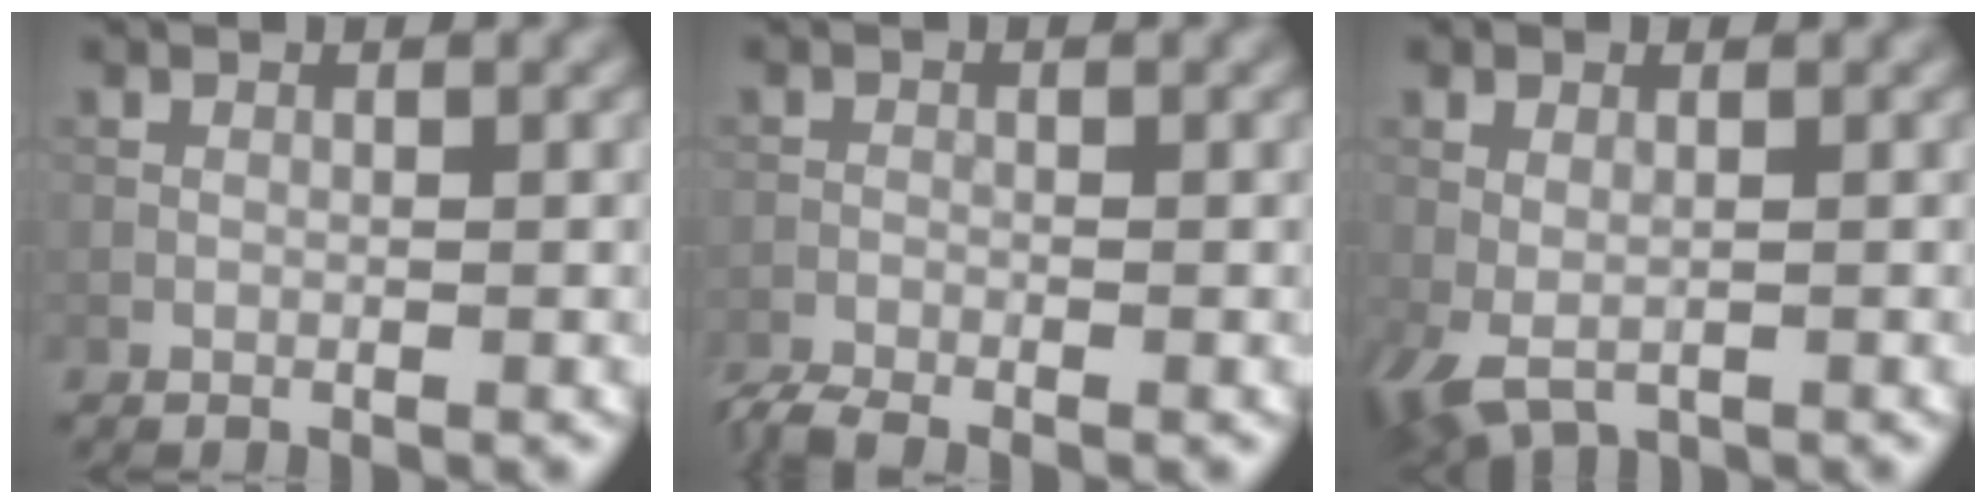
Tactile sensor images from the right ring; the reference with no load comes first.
{"total": 3.0, "force": [-2.7, 0.3, 1.2], "torque": [-0.031, -0.010, -0.063]}
{"total": 3.8, "force": [-1.1, 2.4, 2.8], "torque": [-0.064, -0.007, -0.015]}